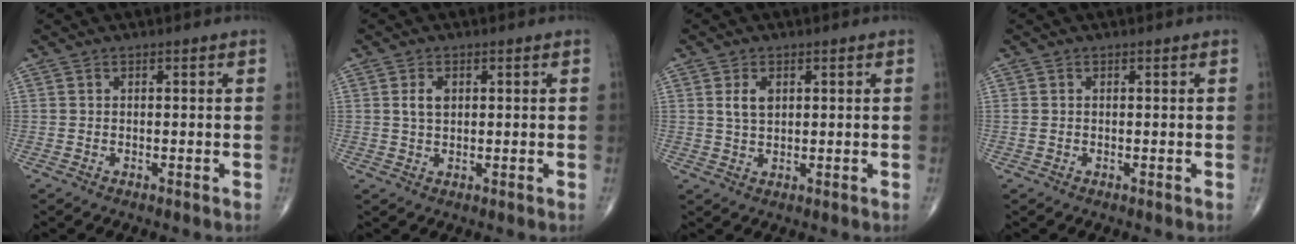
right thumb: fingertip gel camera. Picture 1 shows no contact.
{"total": 2.9, "force": [0.7, 1.8, 2.1], "torque": [-0.036, -0.001, 0.015]}
{"total": 3.5, "force": [1.1, 2.1, 2.5], "torque": [-0.043, -0.004, 0.023]}
{"total": 0.8, "force": [0.0, 0.6, 0.5], "torque": [-0.013, 0.005, 0.003]}